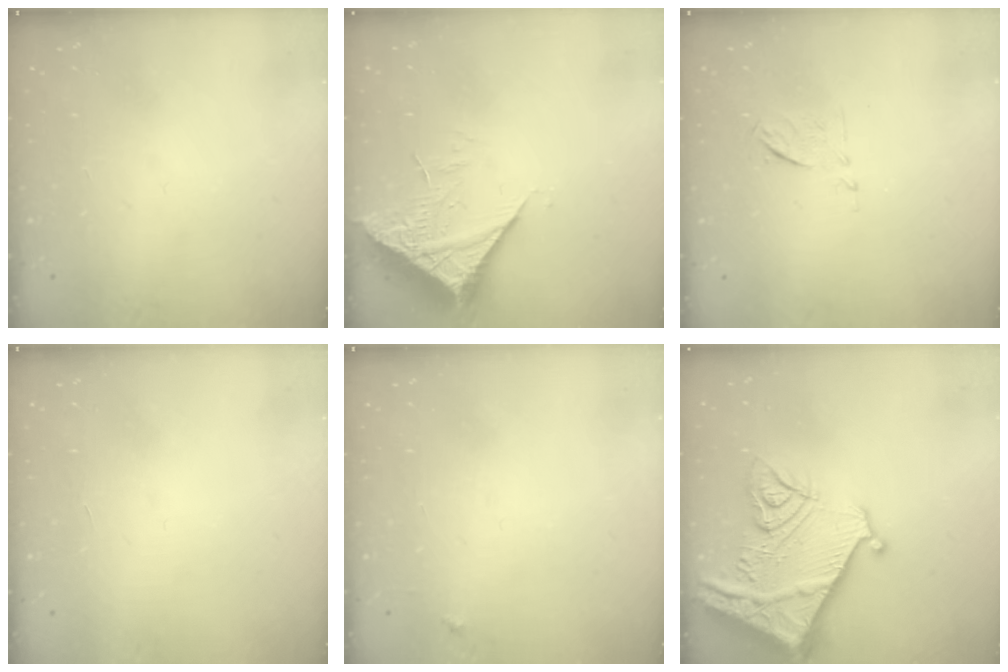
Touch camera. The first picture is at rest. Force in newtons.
{"total": 7.2, "press": 7.2, "slide": 0.8}
{"total": 5.5, "press": 5.4, "slide": 1.1}
{"total": 1.7, "press": 1.7, "slide": 0.1}
{"total": 4.7, "press": 4.6, "slide": 0.5}
{"total": 18.7, "press": 18.6, "slide": 2.1}